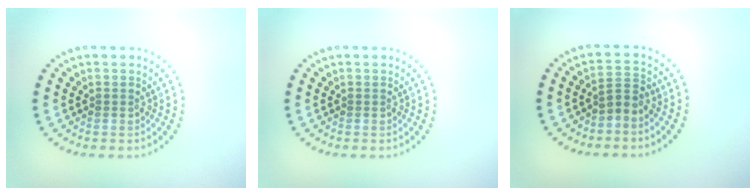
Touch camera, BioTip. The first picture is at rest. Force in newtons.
{"total": 0.0}
{"total": 1.9, "press": 1.3, "slide": 1.3}